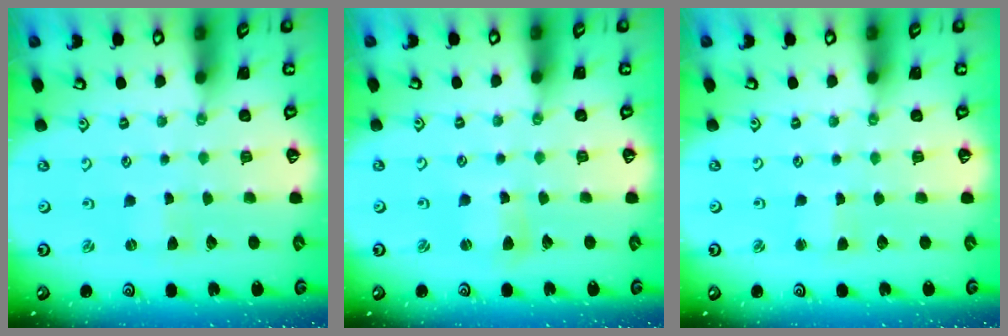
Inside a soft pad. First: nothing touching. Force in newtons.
{"total": 2.9, "press": 2.9, "slide": 0.3}
{"total": 1.9, "press": 1.9, "slide": 0.3}